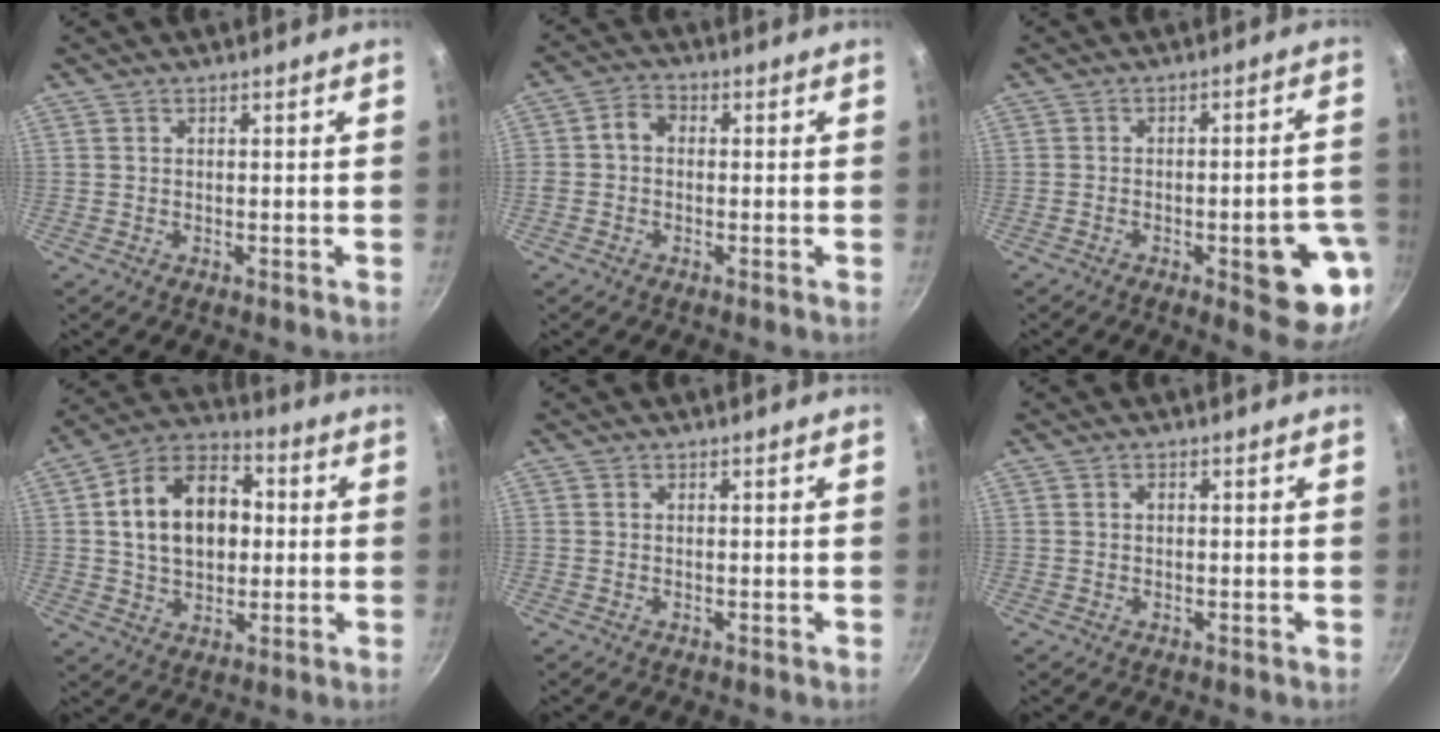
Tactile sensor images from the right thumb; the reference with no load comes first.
{"total": 3.5, "force": [-0.3, 2.9, 2.1], "torque": [-0.030, 0.013, -0.020]}
{"total": 12.7, "force": [-4.2, 4.1, 11.3], "torque": [-0.102, 0.023, -0.050]}
{"total": 16.7, "force": [2.0, 11.5, 11.9], "torque": [-0.167, 0.023, 0.022]}
{"total": 0.0}
{"total": 0.8, "force": [0.1, 0.5, 0.6], "torque": [-0.008, 0.004, 0.002]}